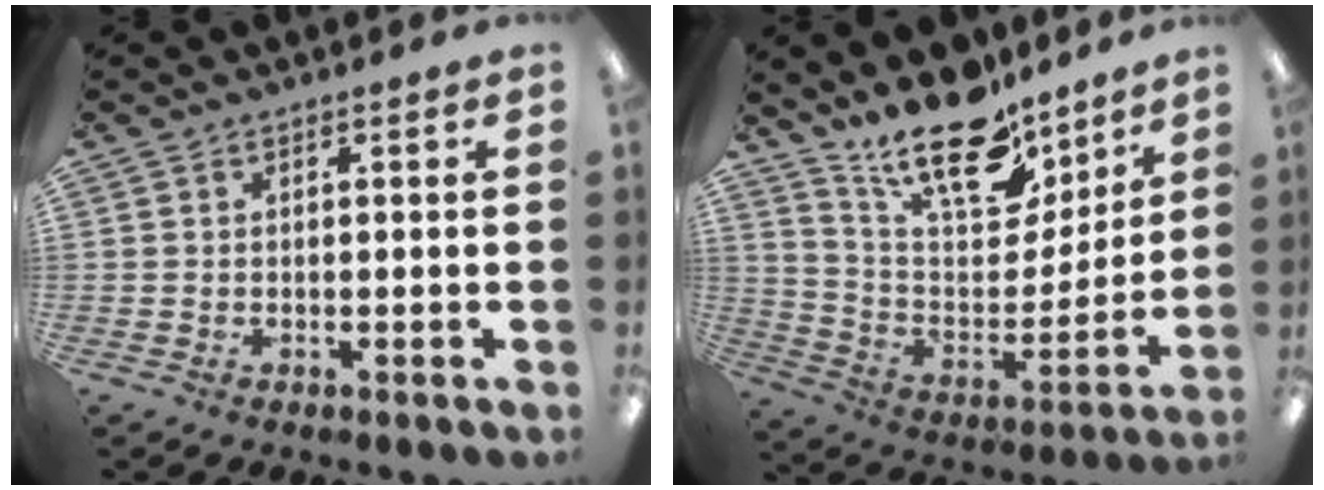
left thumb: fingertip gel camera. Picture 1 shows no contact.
{"total": 20.6, "force": [15.9, 8.4, 10.0], "torque": [-0.170, -0.109, 0.281]}